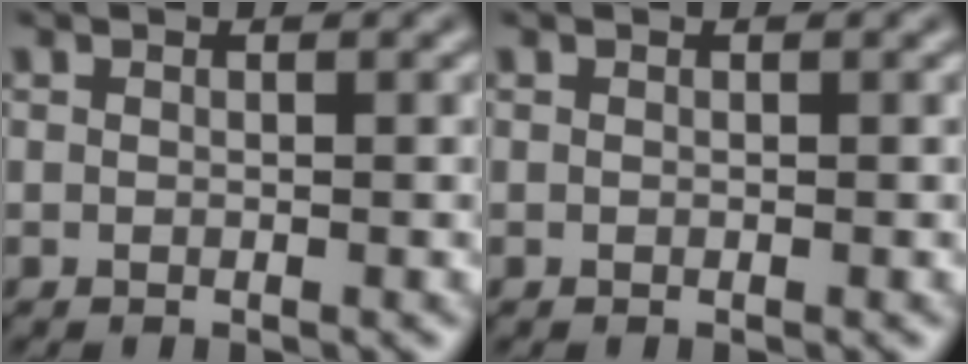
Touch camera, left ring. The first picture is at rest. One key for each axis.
{"total": 0.0}